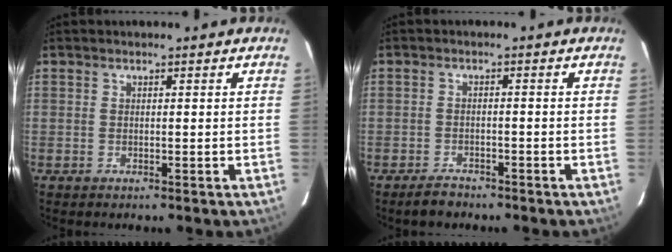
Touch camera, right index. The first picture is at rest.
{"total": 2.8, "force": [-2.4, 1.2, 0.8], "torque": [-0.022, 0.000, -0.038]}